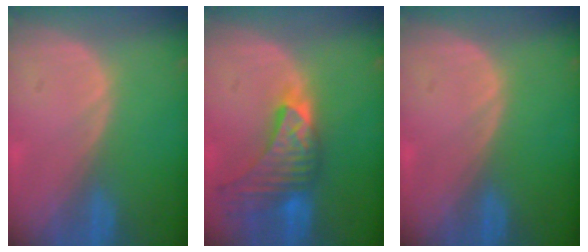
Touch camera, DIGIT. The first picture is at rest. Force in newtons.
{"total": 9.2, "press": 8.5, "slide": 3.7}
{"total": 0.0}